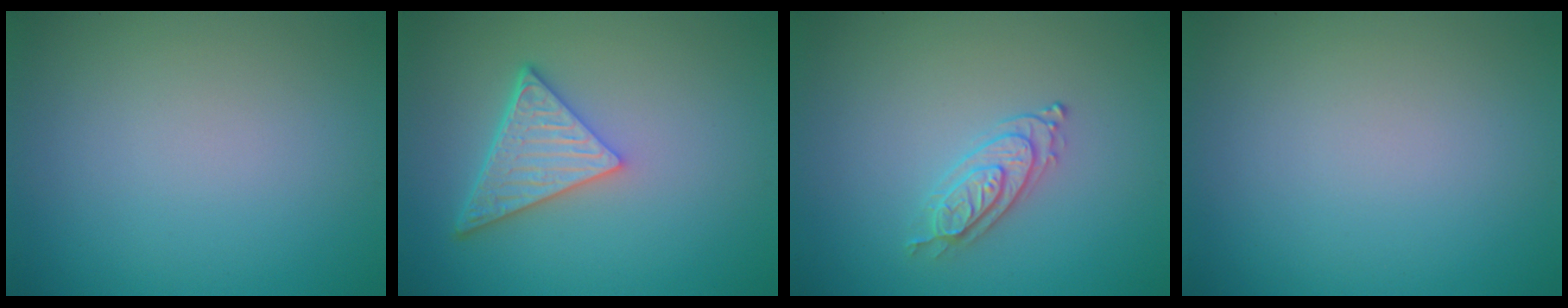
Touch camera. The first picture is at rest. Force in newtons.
{"total": 5.1, "press": 3.8, "slide": 3.4}
{"total": 2.2, "press": 2.1, "slide": 0.7}
{"total": 0.0}